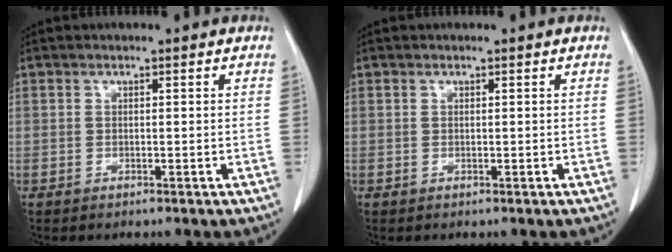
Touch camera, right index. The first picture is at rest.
{"total": 0.0}